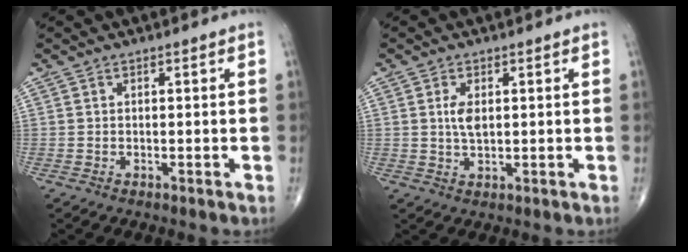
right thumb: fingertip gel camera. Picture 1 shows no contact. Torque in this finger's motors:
{"motor_torque": [0.84, 0.74, 0.35, -0.21, -0.02]}